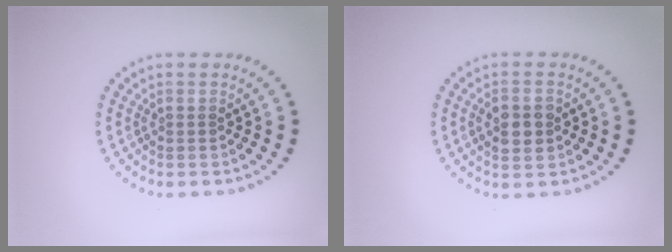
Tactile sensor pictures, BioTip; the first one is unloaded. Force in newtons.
{"total": 2.9, "press": 2.9, "slide": 0.2}